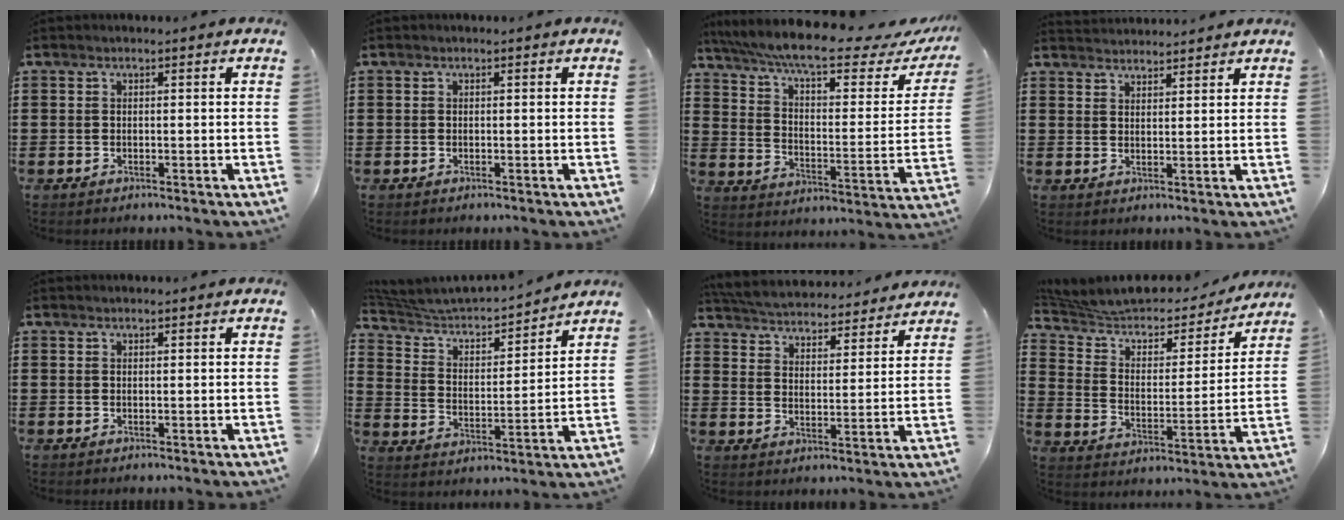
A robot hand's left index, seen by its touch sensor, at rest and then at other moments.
{"total": 0.0}
{"total": 10.4, "force": [8.0, 1.1, 6.5], "torque": [-0.147, -0.048, 0.134]}
{"total": 2.4, "force": [2.4, -0.1, -0.3], "torque": [0.000, -0.006, 0.047]}
{"total": 0.5, "force": [0.5, -0.1, 0.2], "torque": [-0.005, -0.002, 0.010]}
{"total": 4.0, "force": [3.7, 1.2, 1.1], "torque": [-0.049, -0.031, 0.052]}
{"total": 4.6, "force": [4.6, 0.0, 0.0], "torque": [-0.028, -0.039, 0.075]}
{"total": 5.4, "force": [4.5, 2.1, 2.2], "torque": [-0.069, -0.032, 0.071]}